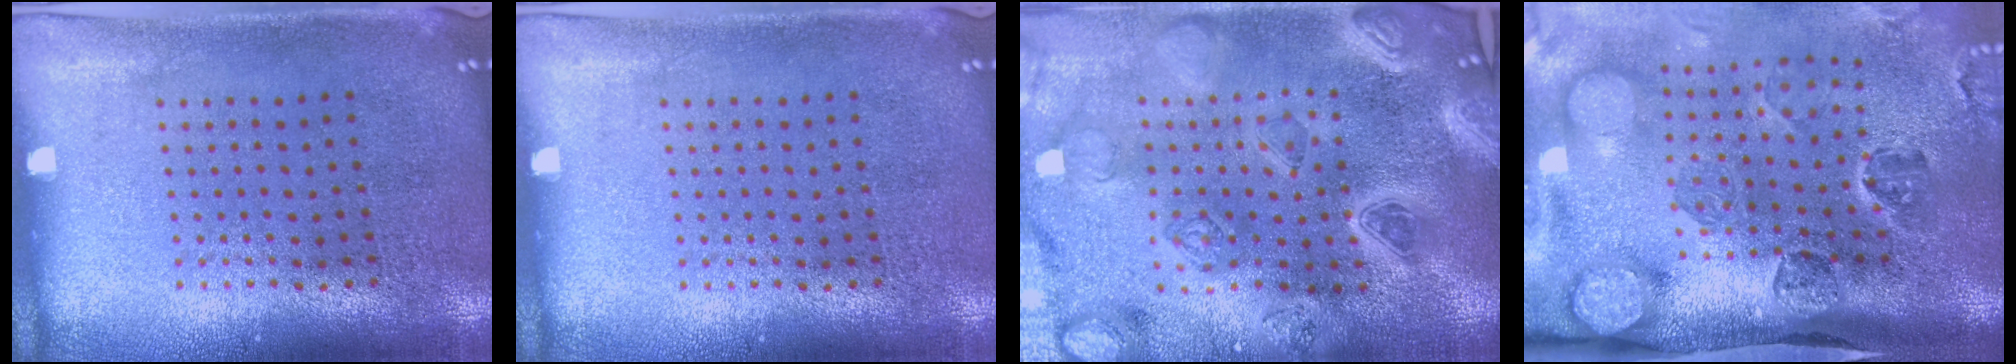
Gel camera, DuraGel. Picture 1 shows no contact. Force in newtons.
{"total": 0.0}
{"total": 4.8, "press": 4.2, "slide": 2.4}
{"total": 4.3, "press": 3.1, "slide": 2.9}